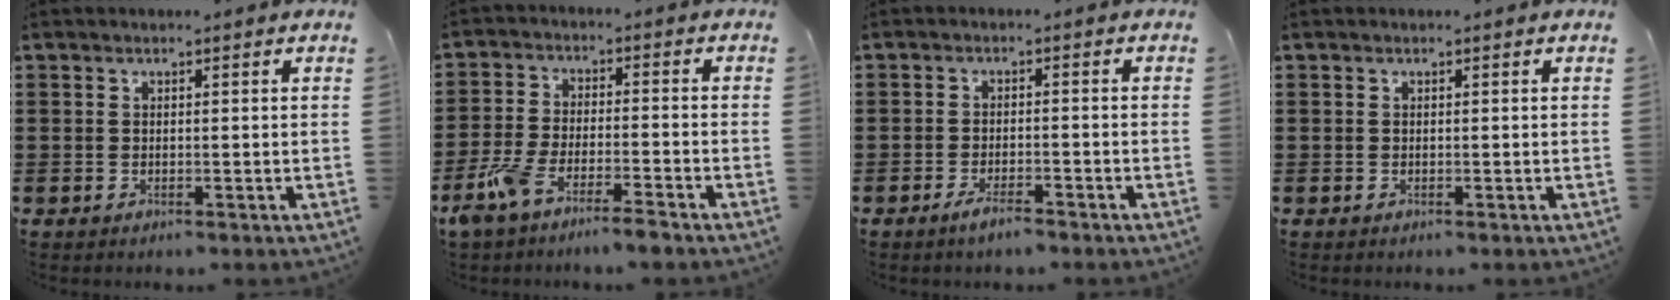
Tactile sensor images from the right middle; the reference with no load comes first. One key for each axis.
{"total": 6.2, "fx": -5.1, "fy": 0.5, "fz": 3.5, "tx": -0.090, "ty": -0.012, "tz": -0.102}
{"total": 2.7, "fx": -2.0, "fy": 0.3, "fz": 1.8, "tx": -0.030, "ty": 0.000, "tz": -0.036}
{"total": 0.0}